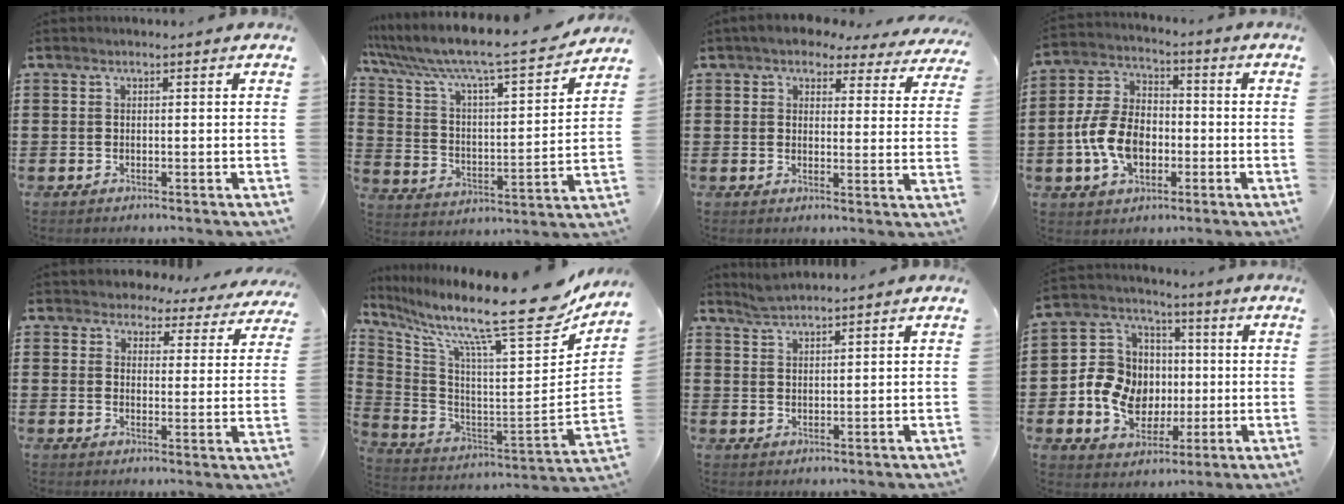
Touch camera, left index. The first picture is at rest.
{"total": 8.7, "force": [7.6, 0.7, 4.1], "torque": [-0.116, -0.057, 0.121]}
{"total": 4.3, "force": [4.0, 1.2, 1.3], "torque": [-0.043, -0.013, 0.069]}
{"total": 9.9, "force": [-2.5, 6.7, 6.8], "torque": [-0.169, 0.008, -0.051]}
{"total": 3.8, "force": [3.6, 1.2, 0.2], "torque": [-0.029, -0.018, 0.060]}
{"total": 14.2, "force": [10.8, 0.9, 9.2], "torque": [-0.187, -0.089, 0.172]}
{"total": 2.4, "force": [2.4, 0.1, 0.3], "torque": [-0.012, -0.001, 0.047]}
{"total": 10.2, "force": [-1.2, 9.3, 4.0], "torque": [-0.113, 0.016, -0.015]}